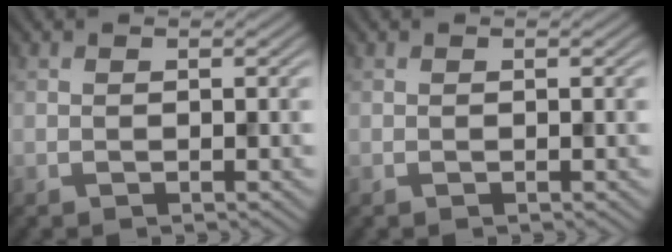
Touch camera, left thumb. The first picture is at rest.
{"total": 0.0}